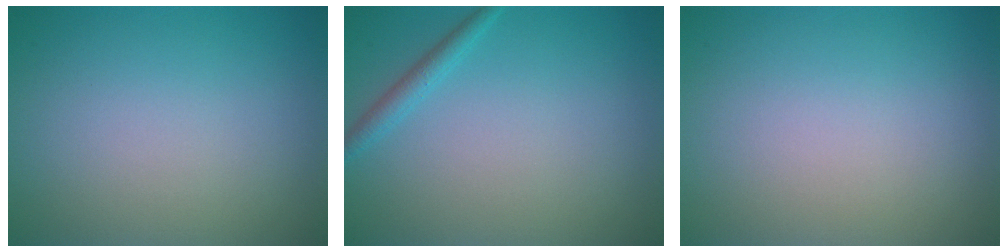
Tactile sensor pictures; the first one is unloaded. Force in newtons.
{"total": 1.4, "press": 1.4, "slide": 0.1}
{"total": 0.0}